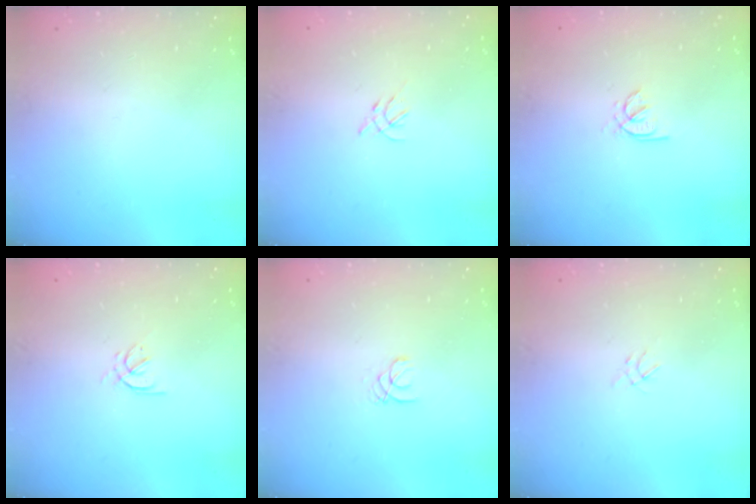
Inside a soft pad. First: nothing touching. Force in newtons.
{"total": 2.3, "press": 2.2, "slide": 0.6}
{"total": 1.8, "press": 1.8, "slide": 0.5}
{"total": 2.2, "press": 2.1, "slide": 0.7}
{"total": 1.0, "press": 1.0, "slide": 0.1}
{"total": 1.2, "press": 1.1, "slide": 0.5}